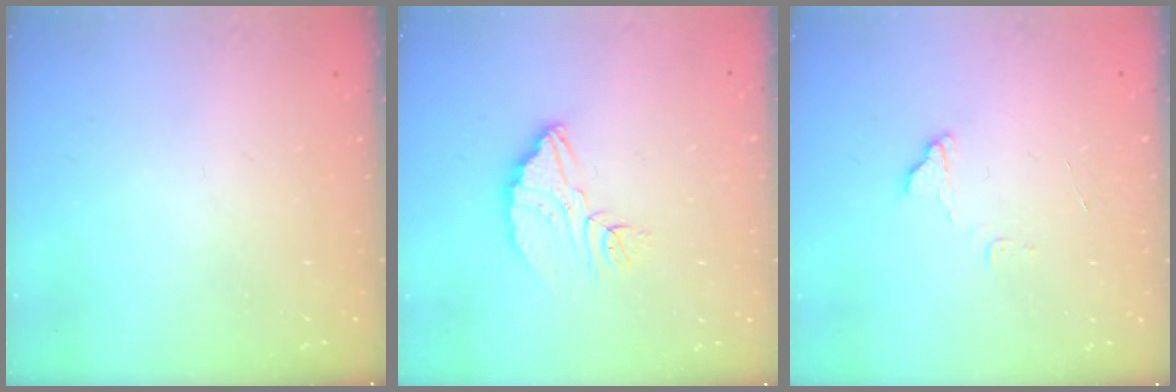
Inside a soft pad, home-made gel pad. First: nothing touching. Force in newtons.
{"total": 8.5, "press": 8.5, "slide": 0.5}
{"total": 7.1, "press": 7.1, "slide": 0.5}